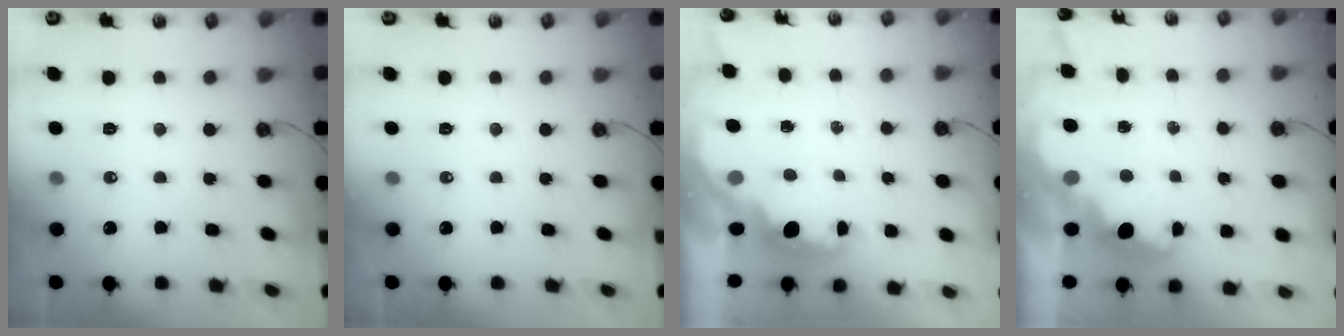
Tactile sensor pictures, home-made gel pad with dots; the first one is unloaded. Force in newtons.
{"total": 0.0}
{"total": 1.6, "press": 1.4, "slide": 0.7}
{"total": 3.9, "press": 3.8, "slide": 0.7}